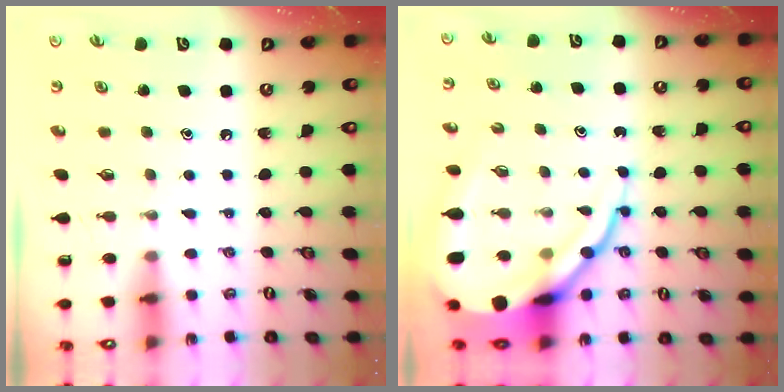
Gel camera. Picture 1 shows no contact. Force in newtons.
{"total": 16.3, "press": 16.2, "slide": 1.5}